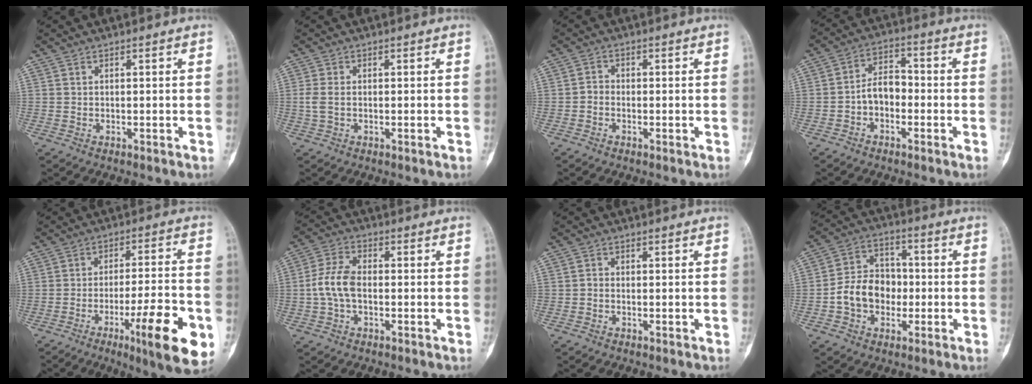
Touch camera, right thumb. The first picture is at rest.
{"total": 2.8, "force": [-0.3, 1.5, 2.3], "torque": [-0.062, 0.001, -0.007]}
{"total": 1.7, "force": [-0.7, 1.3, 0.8], "torque": [-0.010, 0.005, -0.021]}
{"total": 6.4, "force": [-1.8, 4.4, 4.3], "torque": [-0.056, 0.031, -0.043]}
{"total": 16.7, "force": [-6.6, 3.0, 15.0], "torque": [-0.216, 0.011, -0.092]}
{"total": 7.1, "force": [-0.9, 4.2, 5.6], "torque": [-0.123, 0.019, -0.025]}
{"total": 1.0, "force": [-0.4, 0.7, 0.5], "torque": [-0.009, 0.002, -0.014]}
{"total": 10.8, "force": [-2.1, 8.5, 6.2], "torque": [-0.082, 0.038, -0.044]}